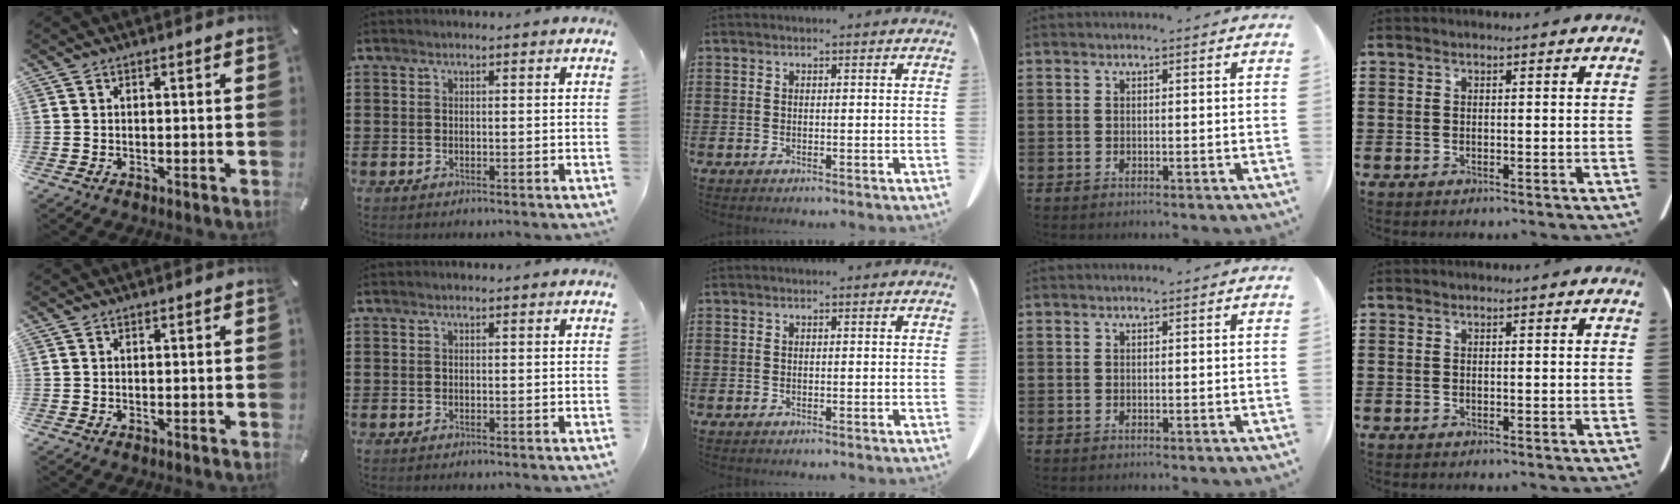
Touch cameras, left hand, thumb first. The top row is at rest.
{}